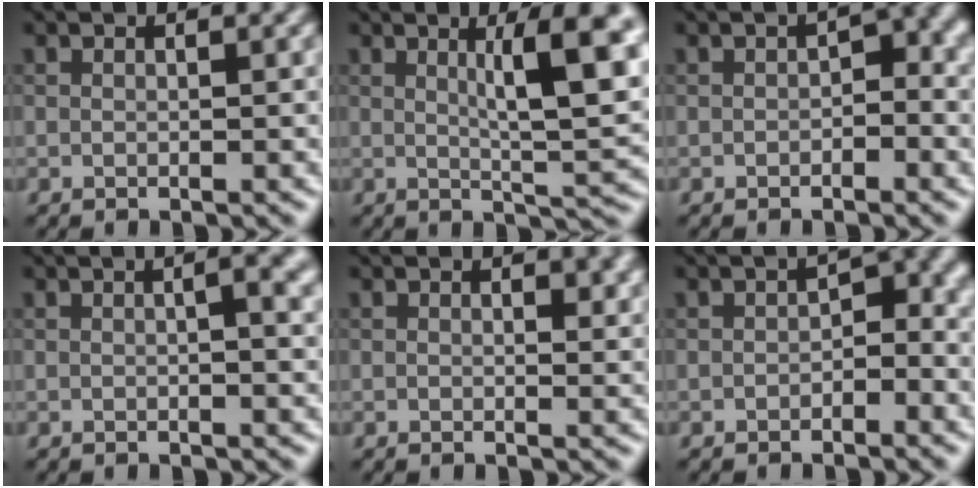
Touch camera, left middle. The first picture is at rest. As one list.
[{"total": 8.0, "force": [2.1, 1.5, 7.5], "torque": [-0.098, -0.002, 0.035]}, {"total": 2.1, "force": [-0.5, 1.2, 1.7], "torque": [-0.022, 0.004, -0.010]}, {"total": 3.4, "force": [0.7, 1.0, 3.2], "torque": [-0.039, 0.009, 0.005]}, {"total": 2.0, "force": [0.9, 0.7, 1.6], "torque": [-0.015, 0.000, 0.015]}, {"total": 2.7, "force": [-0.8, 1.6, 2.0], "torque": [-0.023, 0.006, -0.016]}]